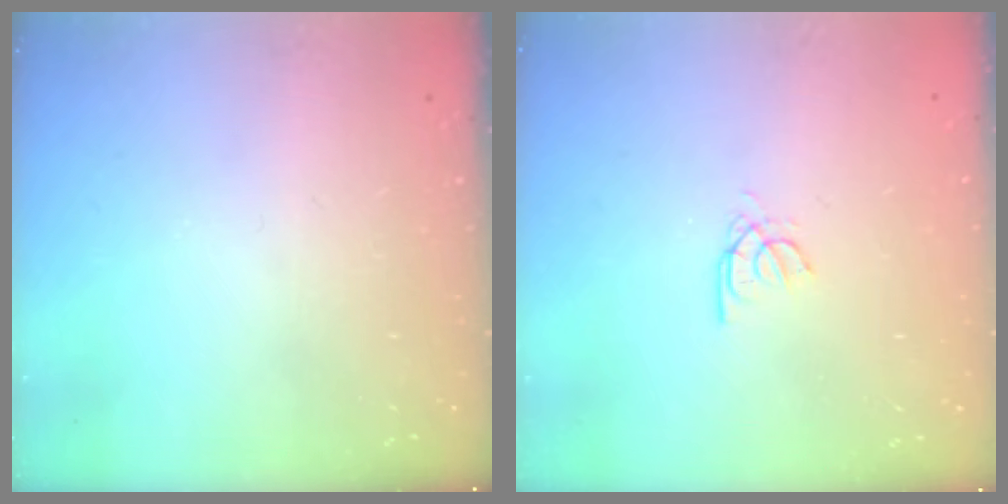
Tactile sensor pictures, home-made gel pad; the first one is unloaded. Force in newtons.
{"total": 2.4, "press": 2.4, "slide": 0.3}